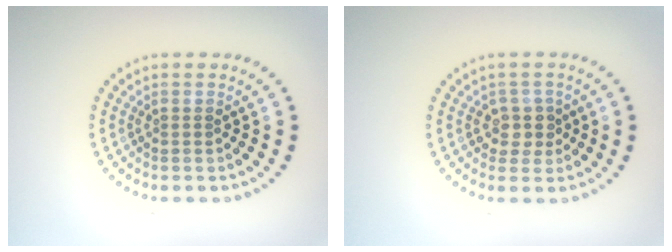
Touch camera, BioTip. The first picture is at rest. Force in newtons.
{"total": 2.0, "press": 1.7, "slide": 1.2}